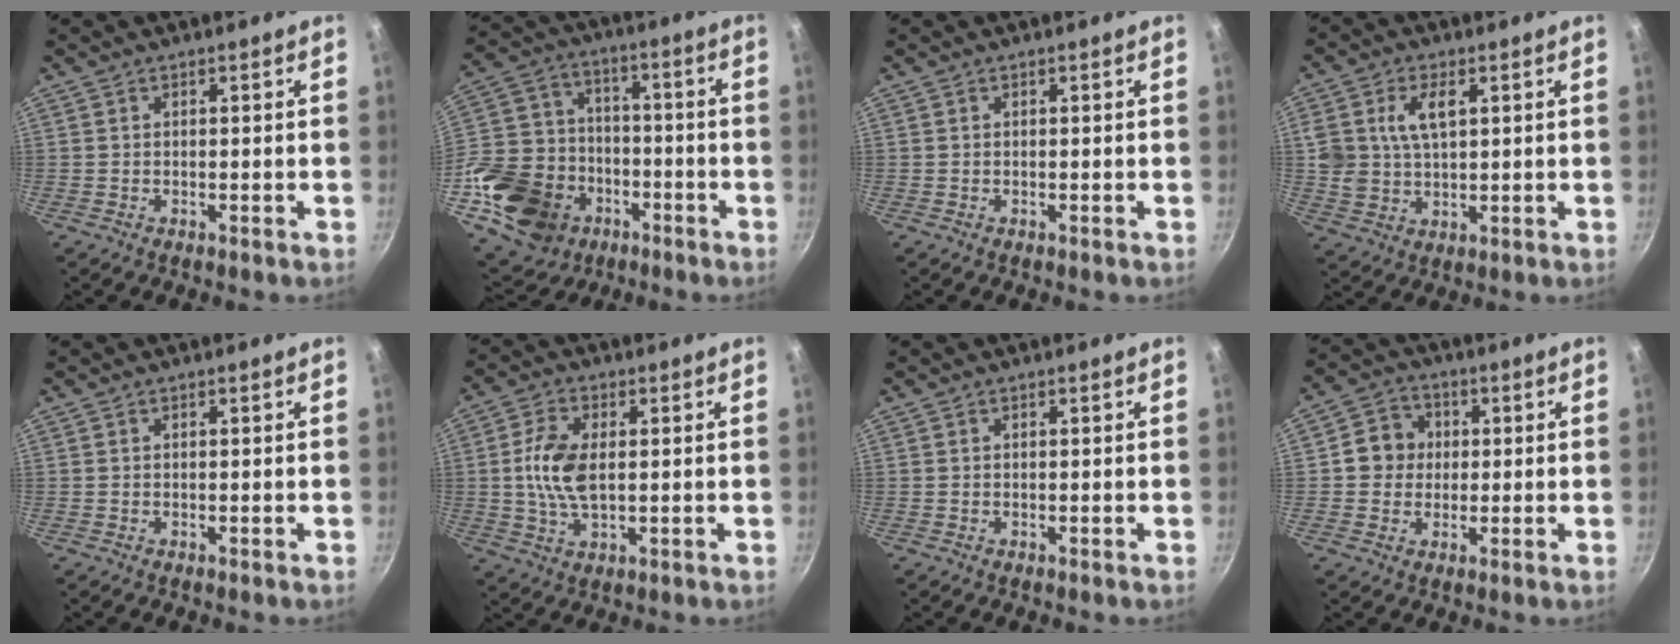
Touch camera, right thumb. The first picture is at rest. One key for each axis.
{"total": 22.7, "fx": -8.9, "fy": 17.6, "fz": 11.2, "tx": -0.232, "ty": 0.051, "tz": -0.149}
{"total": 0.0}
{"total": 8.3, "fx": 2.4, "fy": 4.9, "fz": 6.2, "tx": -0.115, "ty": -0.001, "tz": 0.054}
{"total": 0.0}
{"total": 9.0, "fx": 0.6, "fy": 4.8, "fz": 7.6, "tx": -0.162, "ty": -0.001, "tz": 0.015}
{"total": 0.0}
{"total": 7.3, "fx": 0.4, "fy": 6.7, "fz": 2.9, "tx": -0.018, "ty": 0.012, "tz": -0.004}